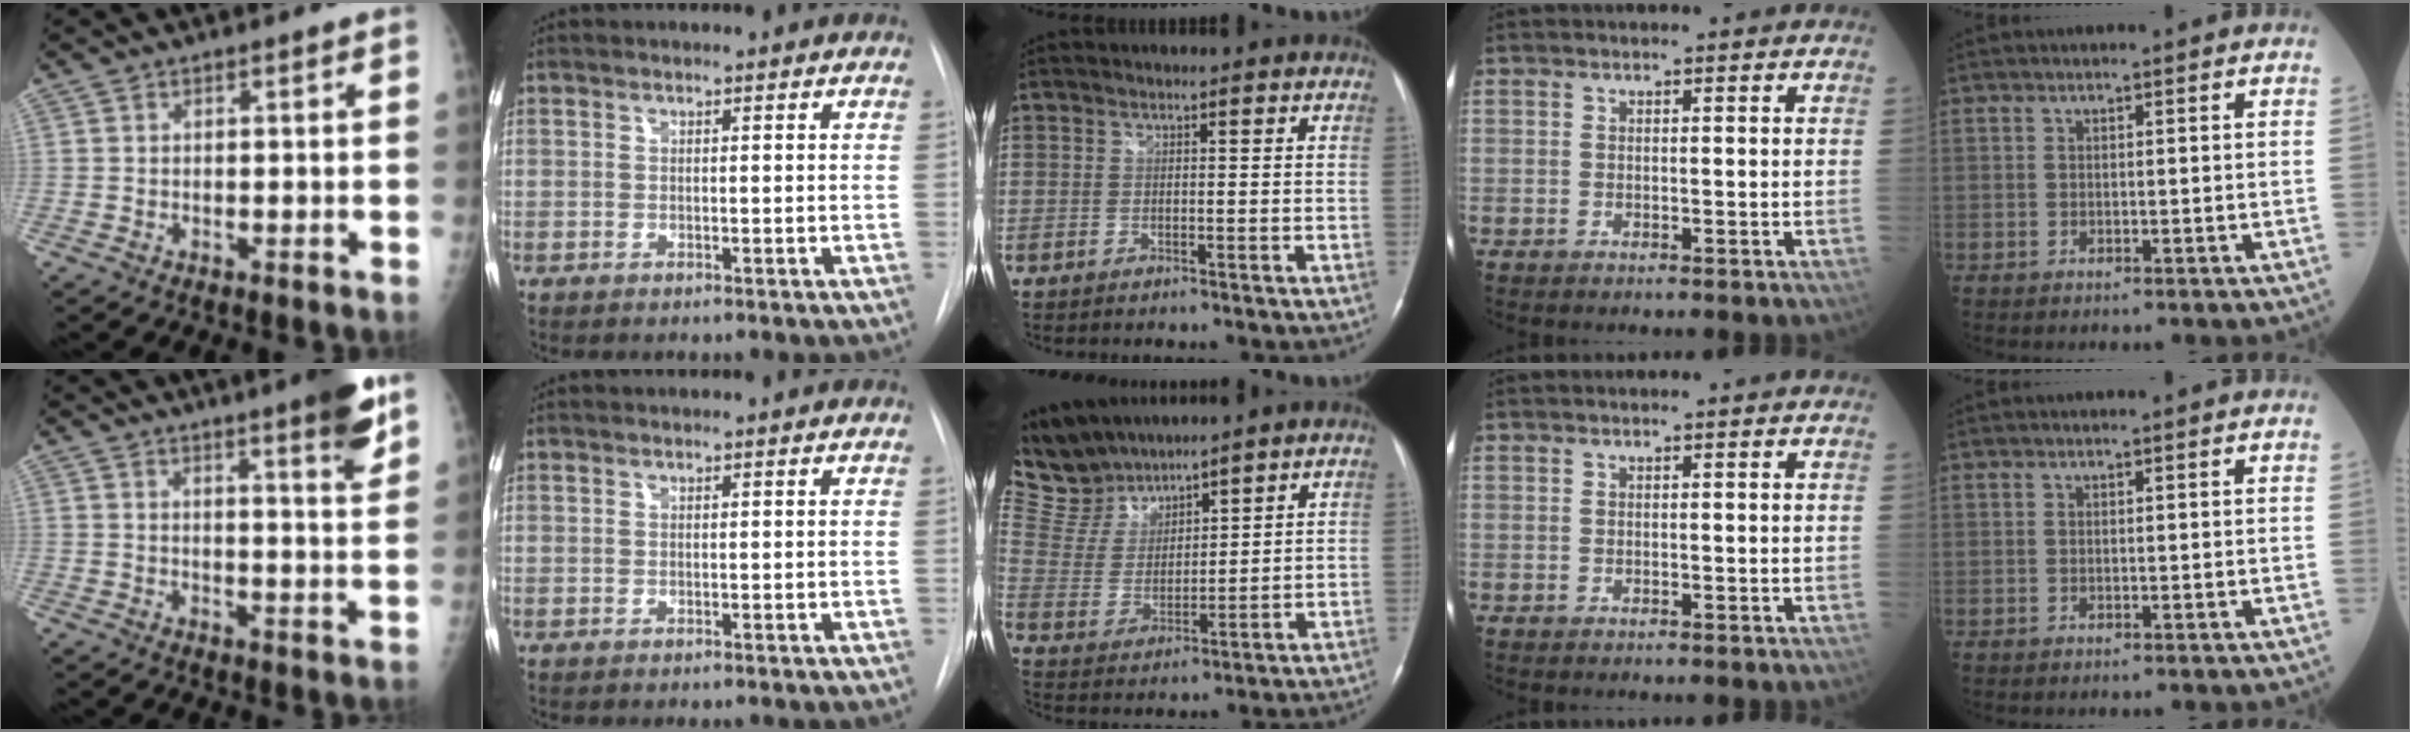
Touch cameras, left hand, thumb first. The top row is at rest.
{"thumb": {"total": 9.0, "force": [5.6, 0.9, 7.0], "torque": [-0.081, -0.031, 0.072]}, "middle": {"total": 9.5, "force": [9.0, 2.7, 1.1], "torque": [-0.044, 0.015, 0.196]}}